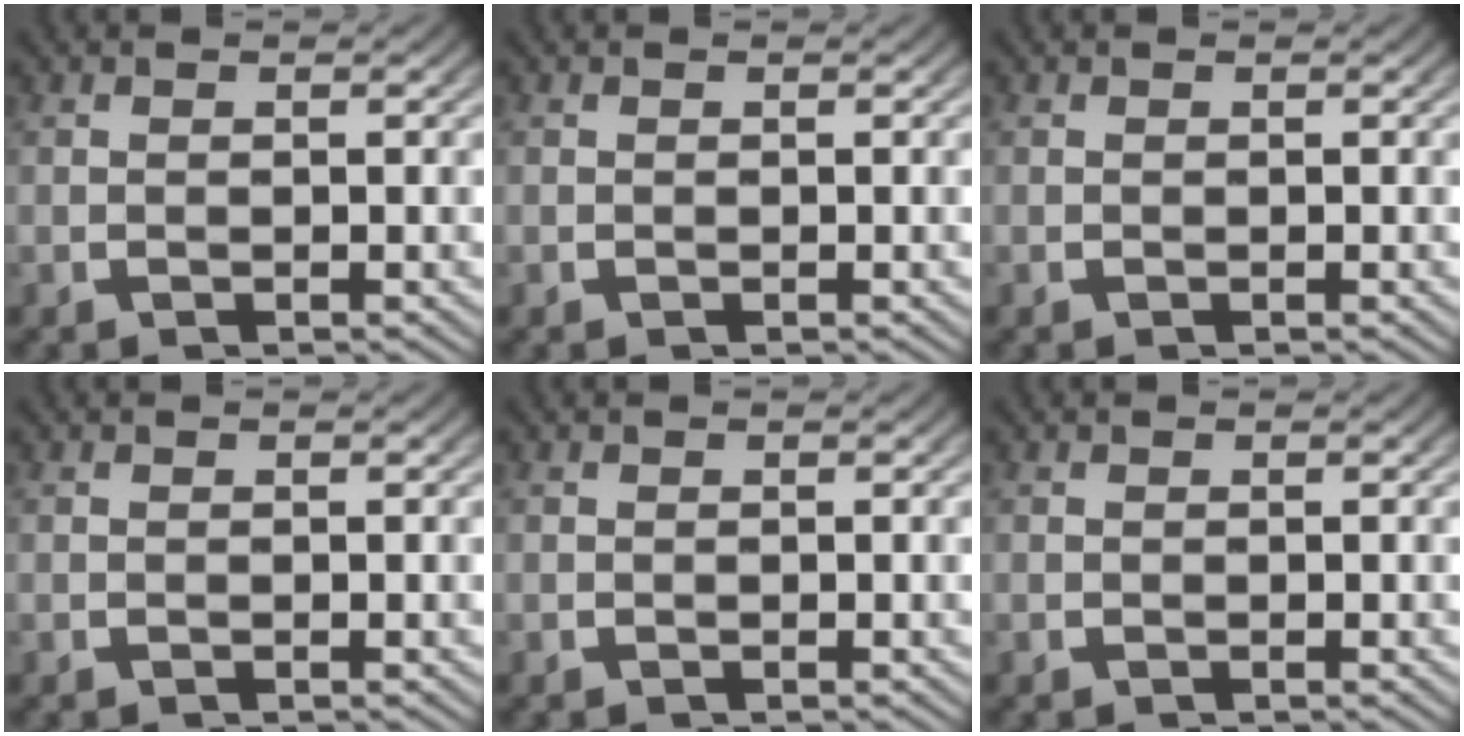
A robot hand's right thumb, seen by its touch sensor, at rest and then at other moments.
{"total": 0.0}
{"total": 0.0}
{"total": 0.0}
{"total": 0.0}
{"total": 0.0}